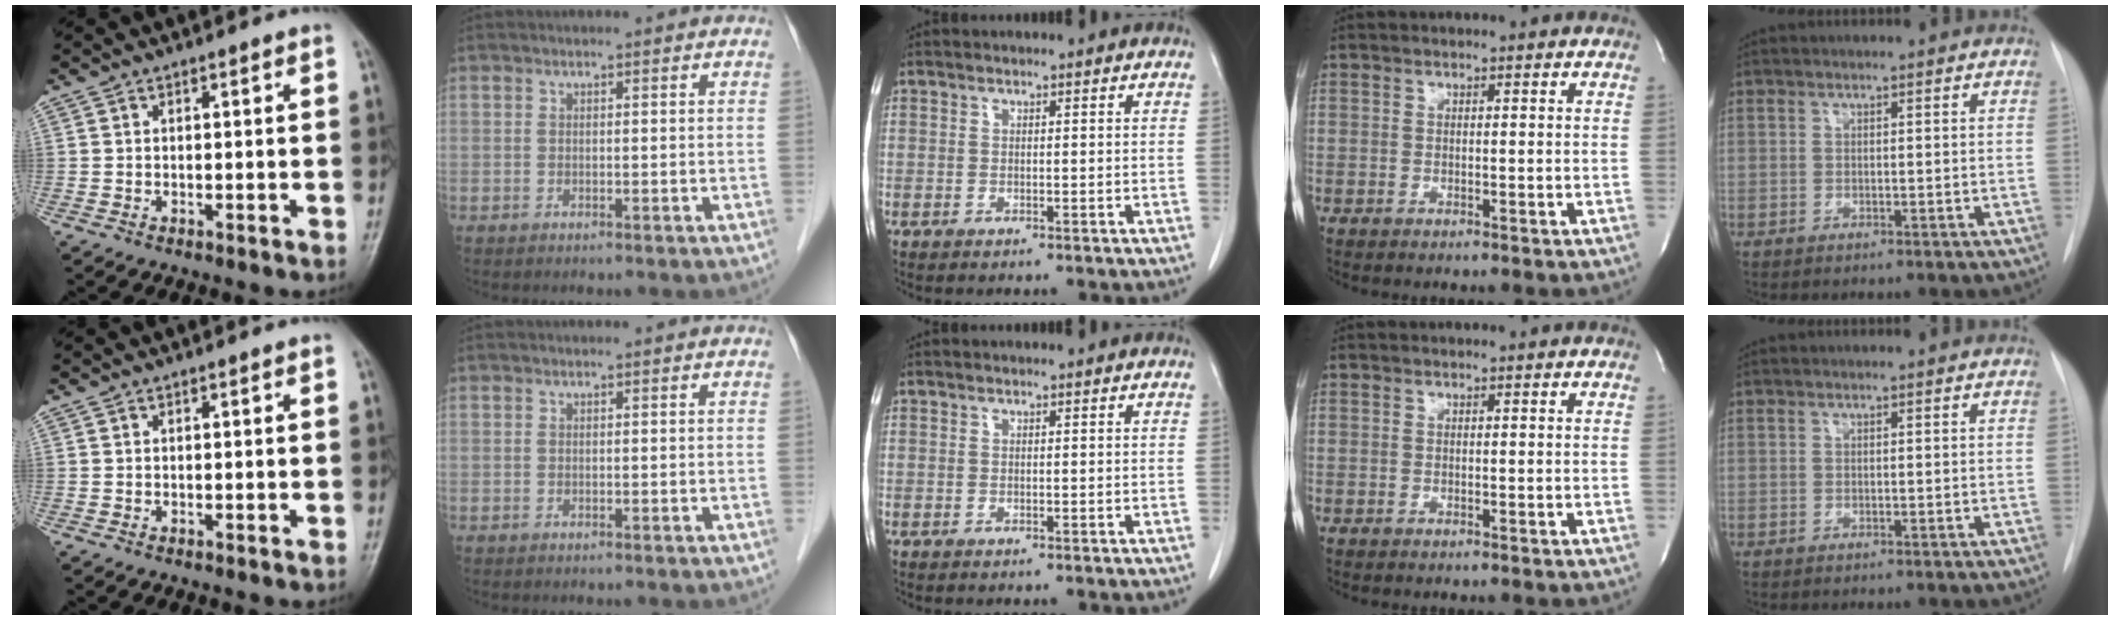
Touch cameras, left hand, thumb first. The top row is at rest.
{}